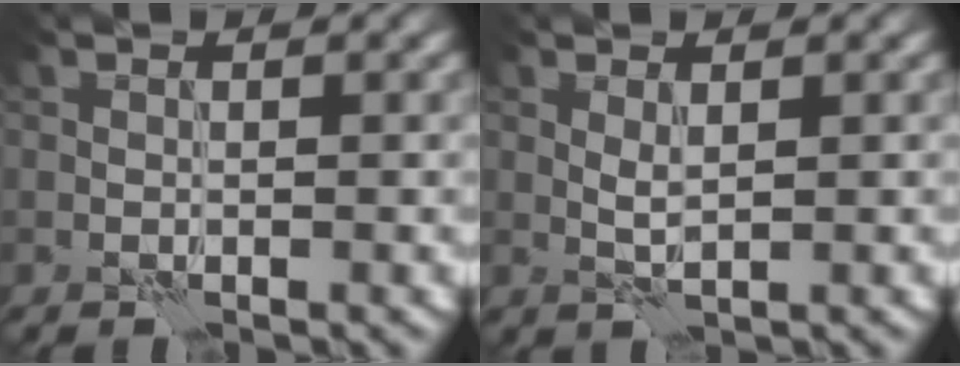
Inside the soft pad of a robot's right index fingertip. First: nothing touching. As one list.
[{"total": 1.1, "force": [0.6, 0.3, 0.8], "torque": [-0.022, -0.001, 0.012]}]